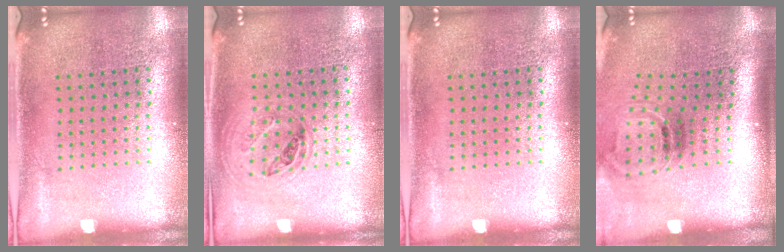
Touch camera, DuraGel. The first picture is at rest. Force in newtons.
{"total": 1.1, "press": 0.9, "slide": 0.5}
{"total": 0.0}
{"total": 1.5, "press": 1.0, "slide": 1.1}